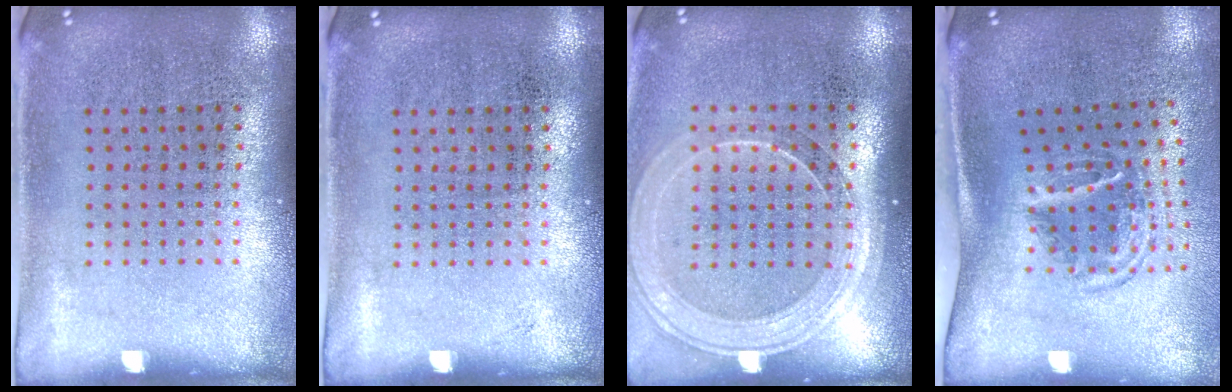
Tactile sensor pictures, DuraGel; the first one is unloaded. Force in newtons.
{"total": 0.0}
{"total": 1.7, "press": 1.5, "slide": 0.6}
{"total": 1.8, "press": 1.1, "slide": 1.4}